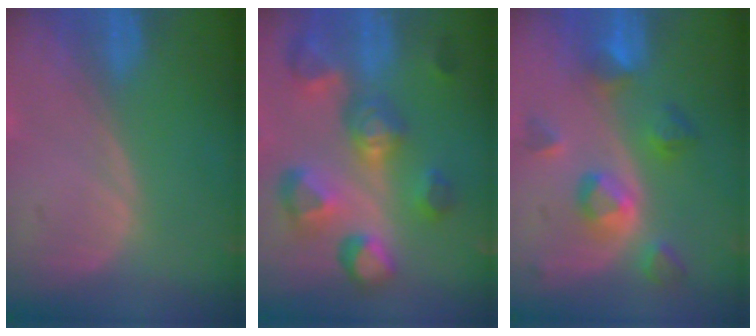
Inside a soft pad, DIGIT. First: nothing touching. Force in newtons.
{"total": 11.1, "press": 9.9, "slide": 5.1}
{"total": 7.4, "press": 6.9, "slide": 2.8}